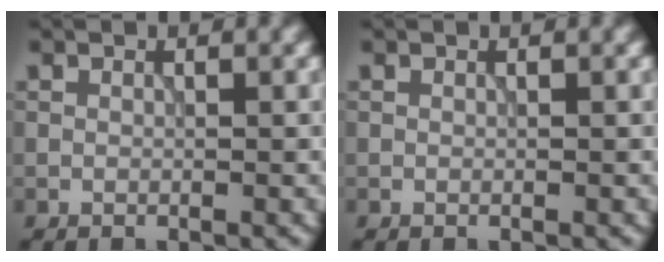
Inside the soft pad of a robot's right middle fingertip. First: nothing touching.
{"total": 0.0}